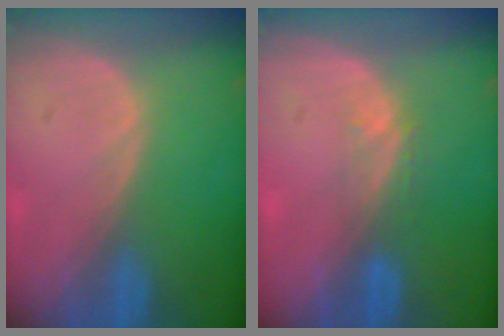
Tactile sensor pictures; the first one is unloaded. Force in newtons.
{"total": 2.8, "press": 2.1, "slide": 1.7}